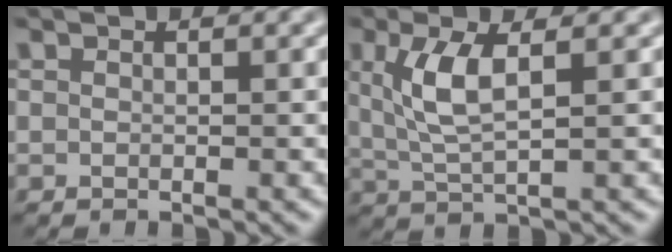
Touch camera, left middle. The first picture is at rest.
{"total": 4.3, "force": [1.3, 1.4, 3.9], "torque": [-0.088, 0.000, 0.027]}